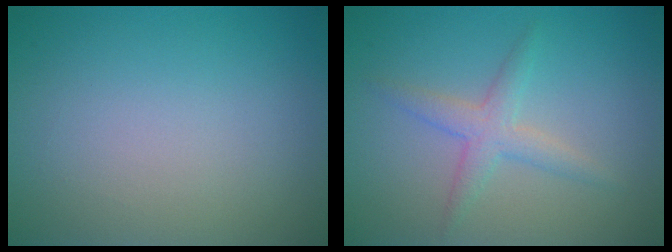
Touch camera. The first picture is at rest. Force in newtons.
{"total": 2.4, "press": 2.4, "slide": 0.1}